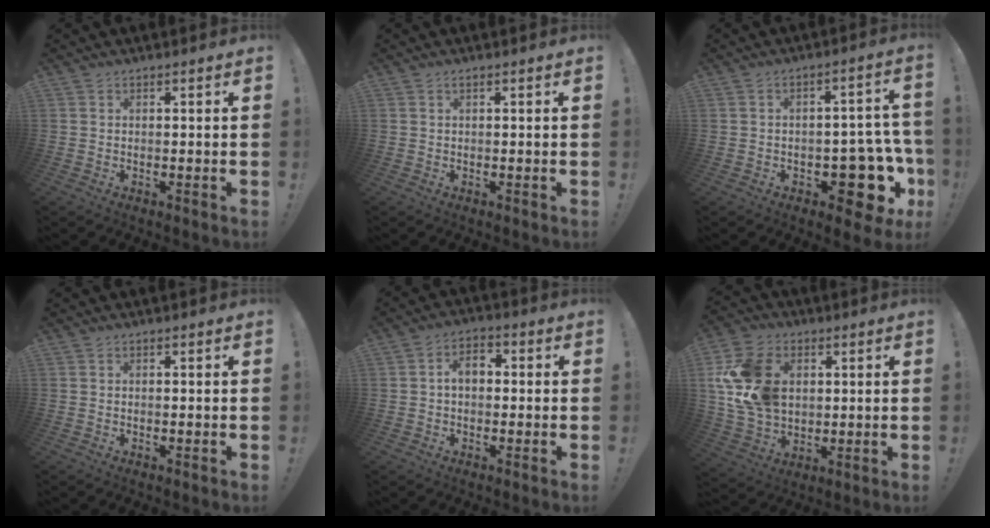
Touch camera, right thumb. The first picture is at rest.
{"total": 0.5, "force": [0.3, 0.1, 0.4], "torque": [-0.010, 0.001, 0.006]}
{"total": 13.6, "force": [-5.6, 7.6, 9.8], "torque": [-0.091, 0.040, -0.077]}
{"total": 0.0}
{"total": 5.5, "force": [0.2, 3.5, 4.2], "torque": [-0.063, 0.006, 0.002]}
{"total": 18.5, "force": [3.9, 14.2, 11.2], "torque": [-0.204, -0.014, 0.078]}